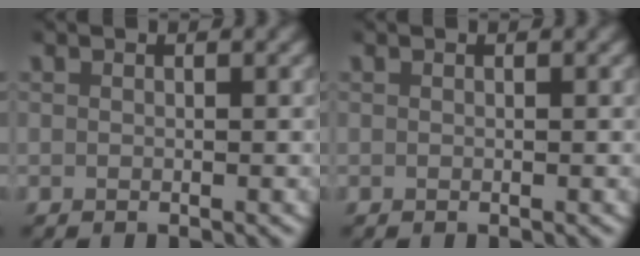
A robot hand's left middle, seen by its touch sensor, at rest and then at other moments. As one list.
[{"total": 0.0}]